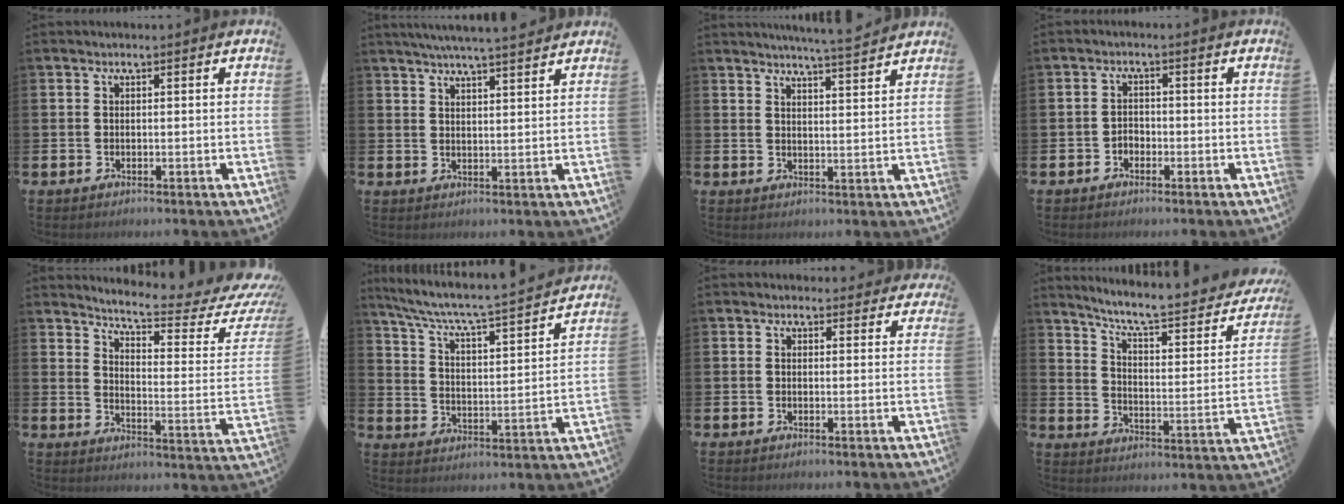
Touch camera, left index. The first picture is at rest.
{"total": 5.0, "force": [4.8, -0.4, 1.3], "torque": [-0.036, -0.017, 0.087]}
{"total": 4.9, "force": [4.8, -1.0, 0.7], "torque": [-0.016, -0.032, 0.081]}
{"total": 1.6, "force": [-1.0, 1.2, 0.4], "torque": [-0.008, 0.002, -0.023]}
{"total": 5.8, "force": [5.1, 0.2, 2.7], "torque": [-0.065, -0.049, 0.079]}
{"total": 6.0, "force": [5.5, 0.2, 2.5], "torque": [-0.079, -0.050, 0.085]}
{"total": 1.6, "force": [1.3, 0.9, 0.1], "torque": [0.002, 0.003, 0.021]}
{"total": 7.2, "force": [6.2, 1.2, 3.6], "torque": [-0.087, -0.049, 0.095]}